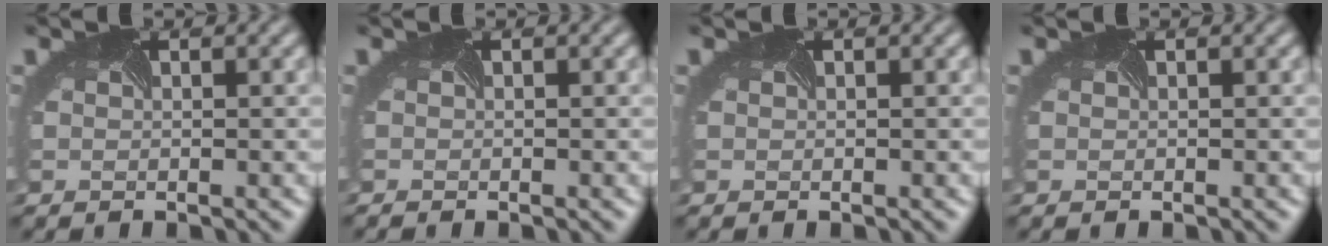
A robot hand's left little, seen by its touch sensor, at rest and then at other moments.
{"total": 0.6, "force": [-0.6, -0.1, -0.1], "torque": [0.001, -0.007, -0.007]}
{"total": 0.0}
{"total": 0.0}